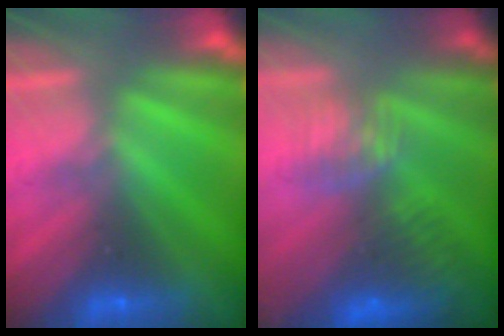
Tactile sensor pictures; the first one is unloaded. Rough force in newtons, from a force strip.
{"total": 7.8}